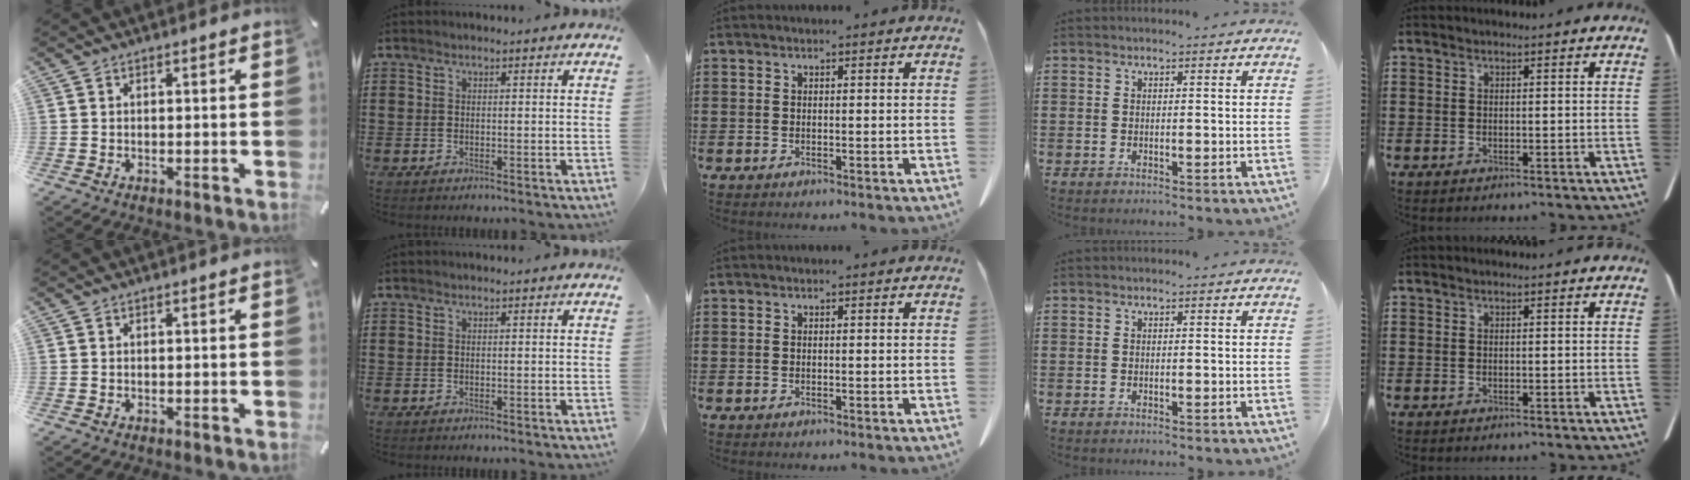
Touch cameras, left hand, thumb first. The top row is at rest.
{}